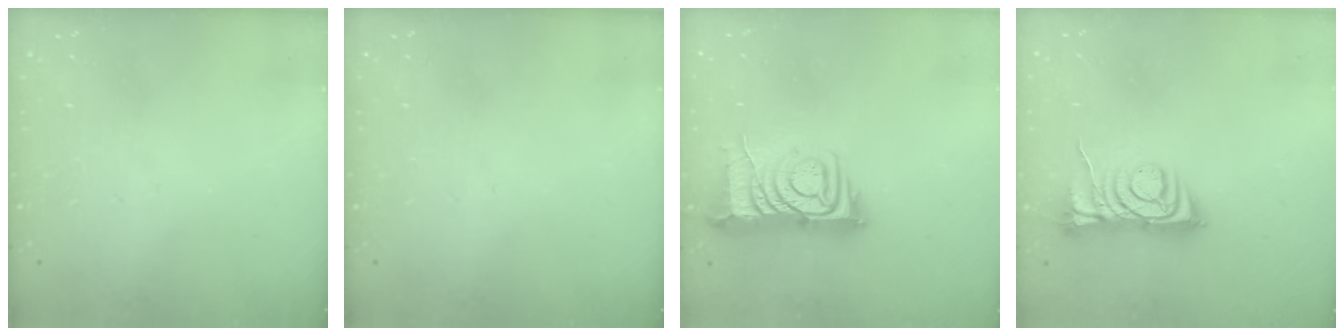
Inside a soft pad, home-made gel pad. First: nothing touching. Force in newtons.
{"total": 0.0}
{"total": 9.5, "press": 9.4, "slide": 1.2}
{"total": 8.0, "press": 8.0, "slide": 0.9}